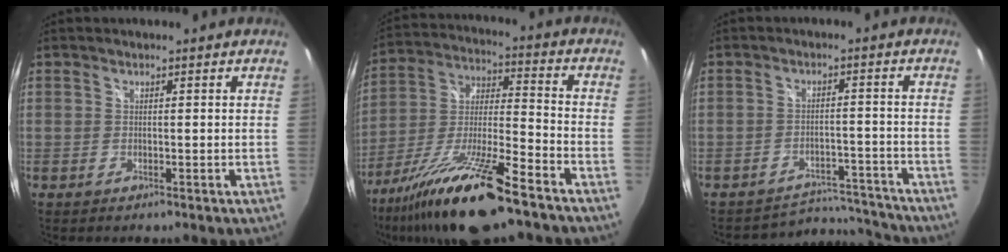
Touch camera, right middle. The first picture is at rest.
{"total": 20.1, "force": [-14.2, 2.8, 14.0], "torque": [-0.262, -0.028, -0.253]}
{"total": 10.1, "force": [-9.9, 2.1, -0.2], "torque": [0.000, 0.030, -0.137]}